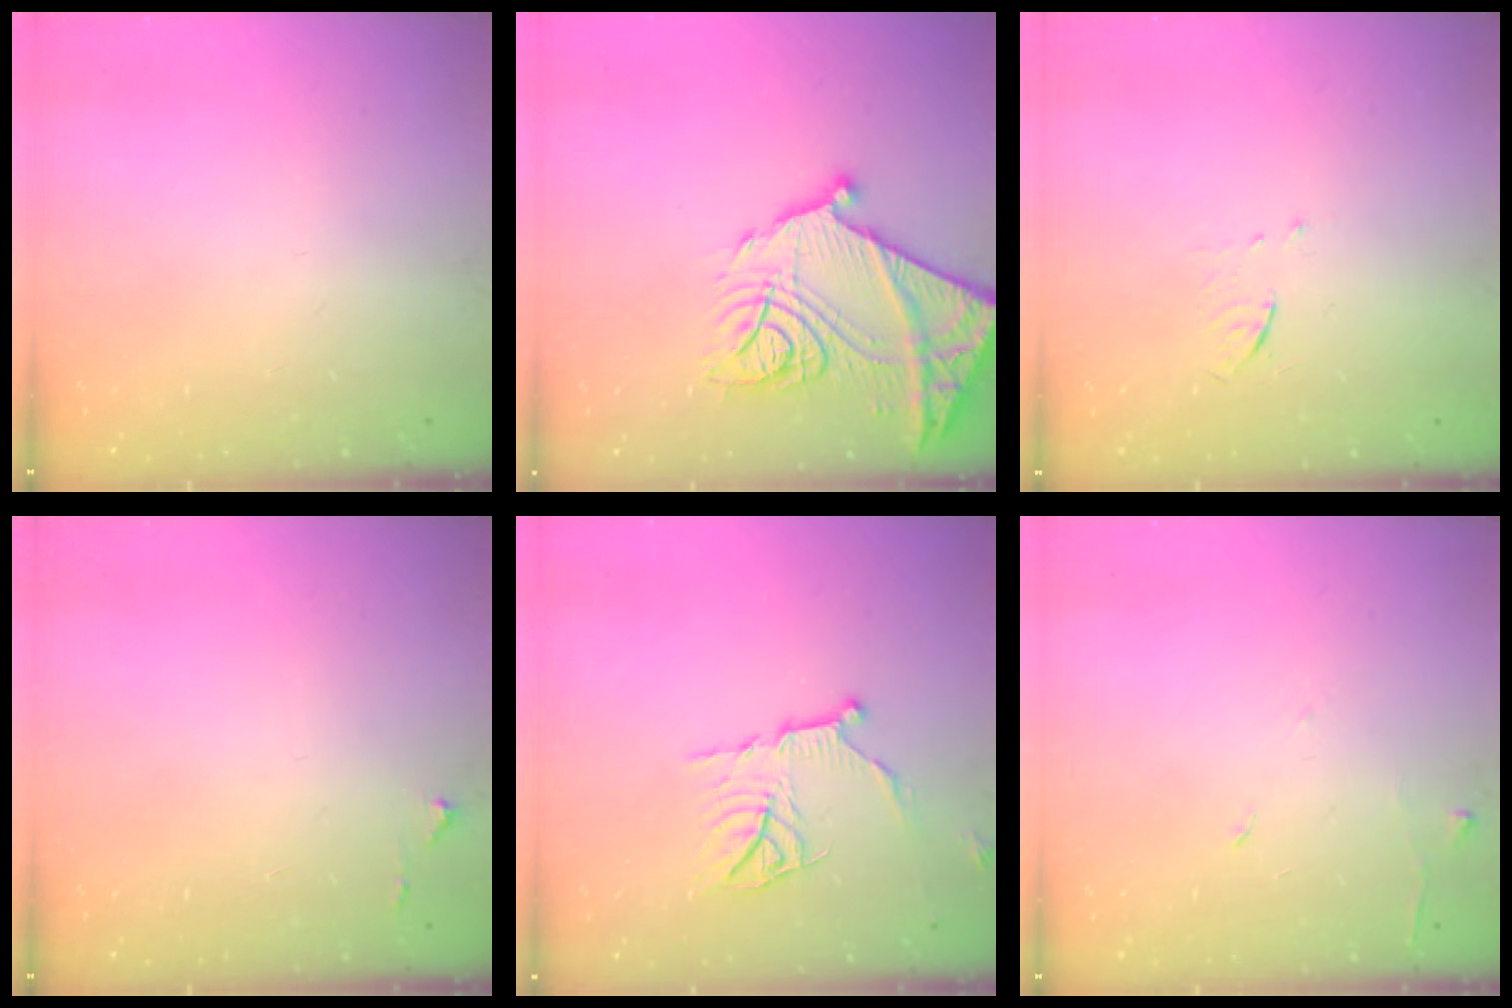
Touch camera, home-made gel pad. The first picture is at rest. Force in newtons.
{"total": 25.4, "press": 25.3, "slide": 2.5}
{"total": 3.6, "press": 3.4, "slide": 1.4}
{"total": 4.3, "press": 4.2, "slide": 0.7}
{"total": 11.9, "press": 11.9, "slide": 0.1}
{"total": 5.8, "press": 5.7, "slide": 0.6}